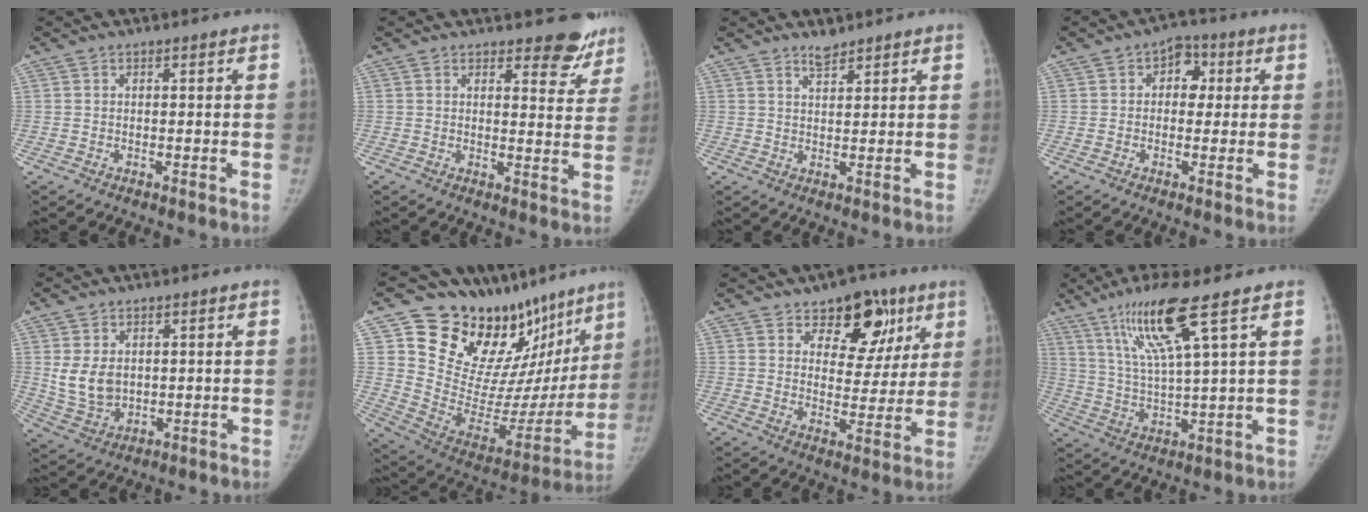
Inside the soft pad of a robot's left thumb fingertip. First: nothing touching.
{"total": 7.9, "force": [6.8, 3.2, 2.4], "torque": [0.014, -0.051, 0.069]}
{"total": 2.6, "force": [2.3, 0.9, 0.8], "torque": [-0.003, -0.018, 0.040]}
{"total": 5.7, "force": [1.2, 4.3, 3.5], "torque": [-0.008, 0.006, 0.008]}
{"total": 7.4, "force": [1.3, 5.5, 4.8], "torque": [-0.072, -0.014, 0.043]}
{"total": 27.5, "force": [19.3, 14.8, 12.6], "torque": [-0.141, -0.105, 0.298]}
{"total": 13.3, "force": [7.5, 8.2, 7.2], "torque": [-0.038, -0.033, 0.109]}
{"total": 12.9, "force": [7.3, 0.3, 10.6], "torque": [-0.208, -0.034, 0.149]}